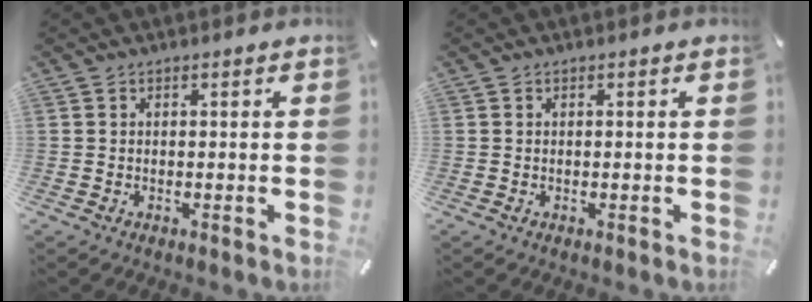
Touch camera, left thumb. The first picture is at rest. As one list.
[{"total": 0.0}]